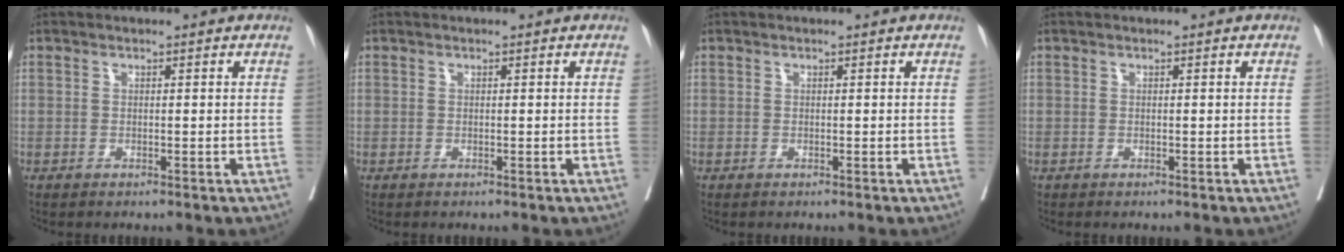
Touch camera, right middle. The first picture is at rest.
{"total": 0.0}
{"total": 0.0}
{"total": 0.0}